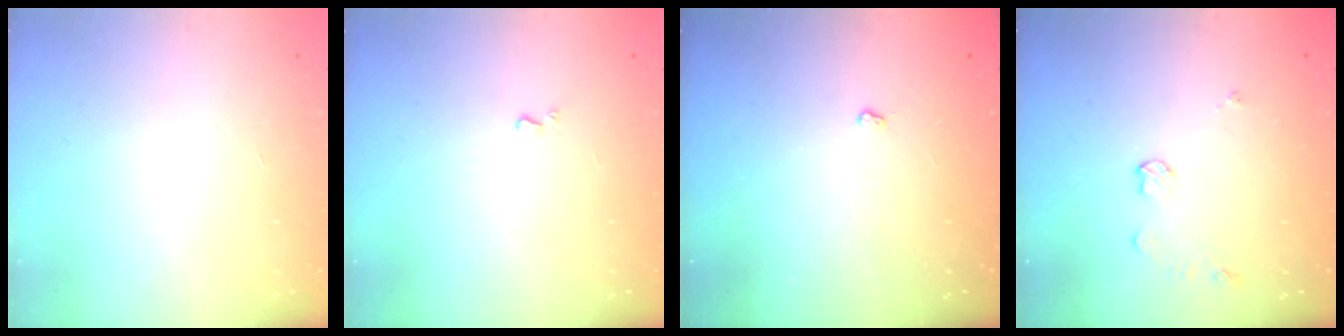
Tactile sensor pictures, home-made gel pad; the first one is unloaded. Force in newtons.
{"total": 0.7, "press": 0.7, "slide": 0.2}
{"total": 2.4, "press": 2.3, "slide": 0.4}
{"total": 5.7, "press": 5.7, "slide": 0.4}